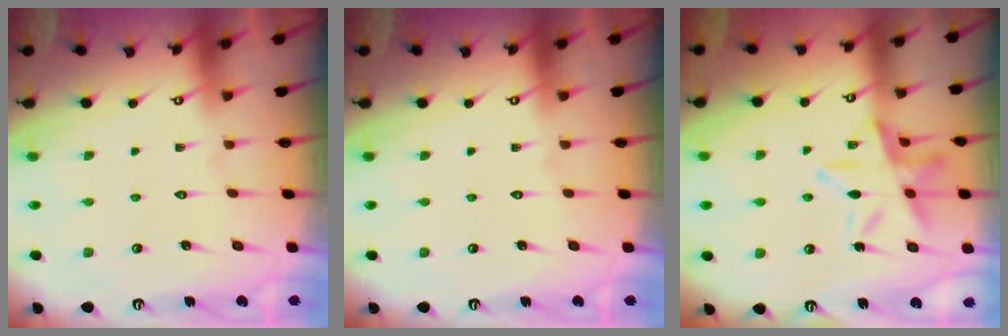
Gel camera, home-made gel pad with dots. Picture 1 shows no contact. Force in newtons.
{"total": 0.0}
{"total": 14.2, "press": 14.1, "slide": 1.2}